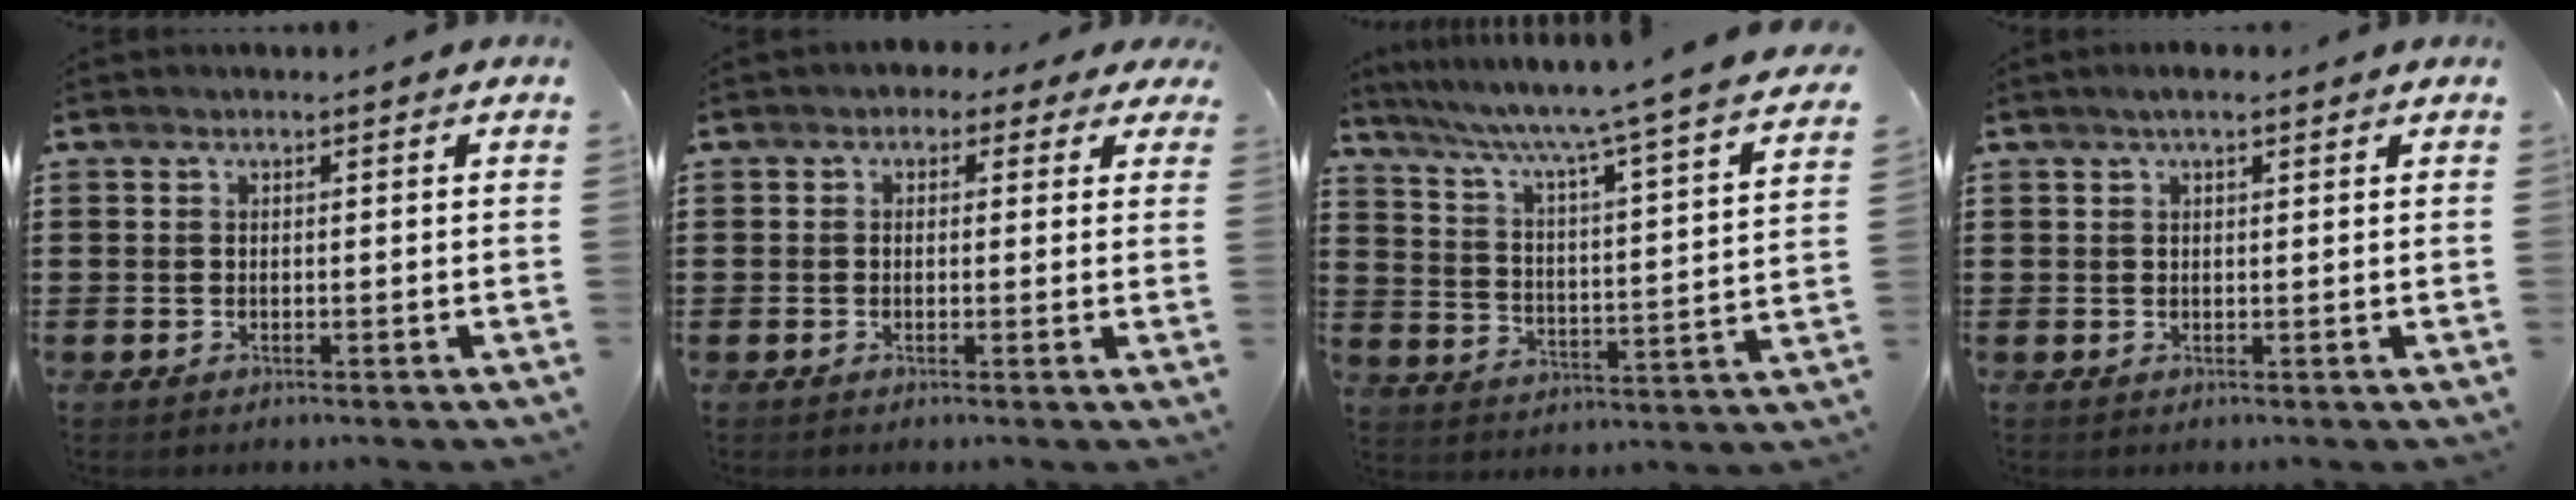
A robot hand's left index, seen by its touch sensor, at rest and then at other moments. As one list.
[{"total": 1.7, "force": [0.3, 1.5, 0.9], "torque": [-0.023, 0.009, 0.004]}, {"total": 6.1, "force": [5.0, -1.0, 3.3], "torque": [-0.086, -0.052, 0.070]}, {"total": 1.9, "force": [1.2, 0.5, 1.4], "torque": [-0.029, 0.005, 0.020]}]